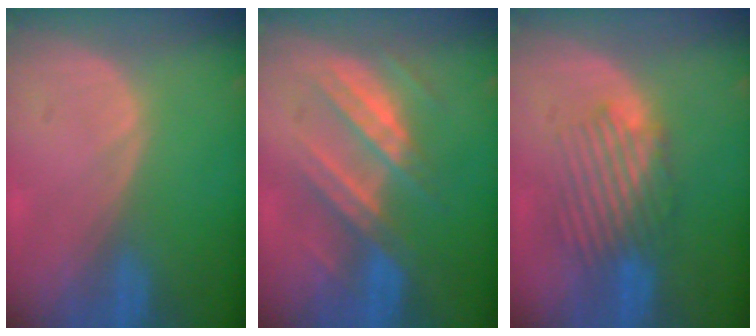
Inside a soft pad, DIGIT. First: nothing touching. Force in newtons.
{"total": 7.3, "press": 7.3, "slide": 1.0}
{"total": 6.2, "press": 6.1, "slide": 1.5}